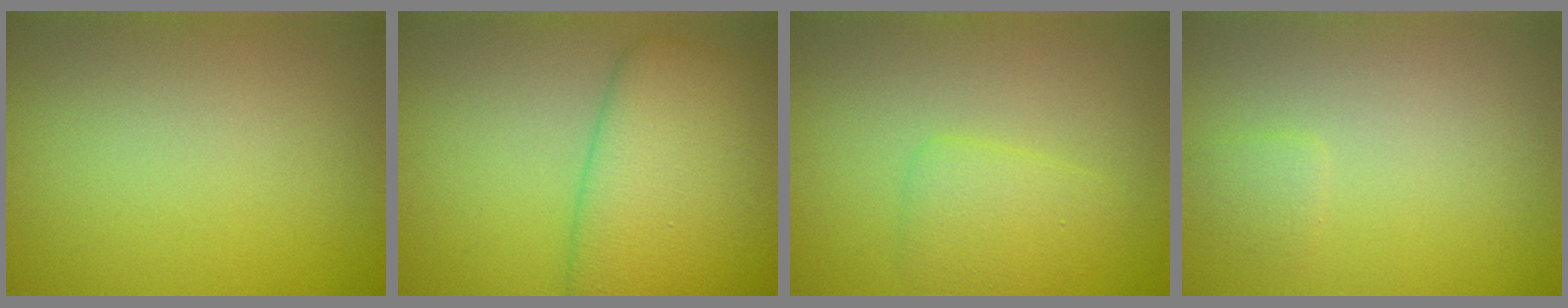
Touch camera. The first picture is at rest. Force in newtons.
{"total": 8.5, "press": 8.5, "slide": 0.4}
{"total": 2.5, "press": 2.5, "slide": 0.2}
{"total": 0.9, "press": 0.9, "slide": 0.1}